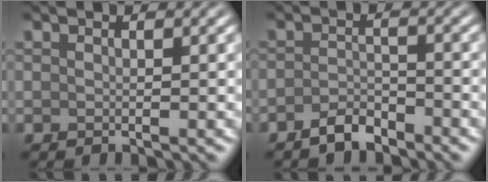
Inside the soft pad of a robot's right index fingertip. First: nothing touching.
{"total": 2.4, "force": [-1.9, 0.8, 1.1], "torque": [-0.019, 0.007, -0.039]}